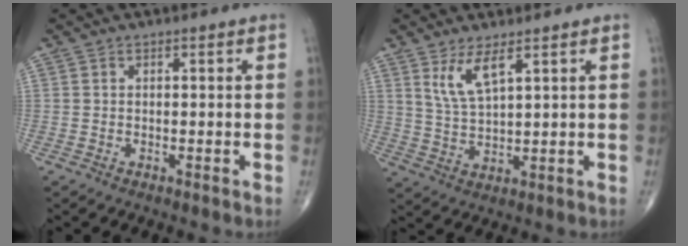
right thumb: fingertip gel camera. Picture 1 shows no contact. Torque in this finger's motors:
{"motor_torque": [-0.10, 0.04, 0.16, 0.07, 0.13]}